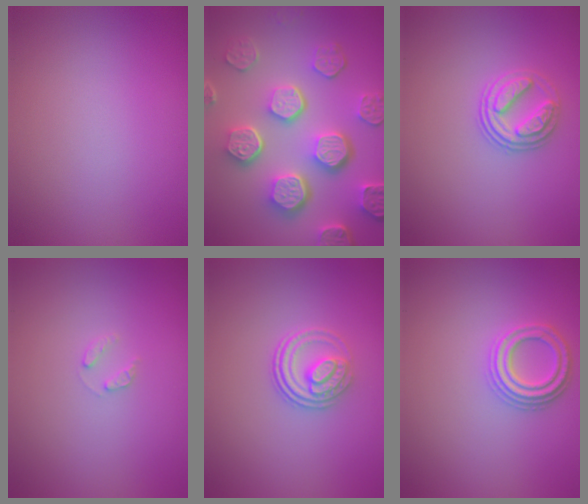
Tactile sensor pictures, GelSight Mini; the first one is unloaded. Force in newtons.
{"total": 8.1, "press": 6.1, "slide": 5.3}
{"total": 2.7, "press": 2.5, "slide": 1.0}
{"total": 0.9, "press": 0.9, "slide": 0.2}
{"total": 3.1, "press": 2.7, "slide": 1.6}
{"total": 2.7, "press": 2.6, "slide": 0.8}